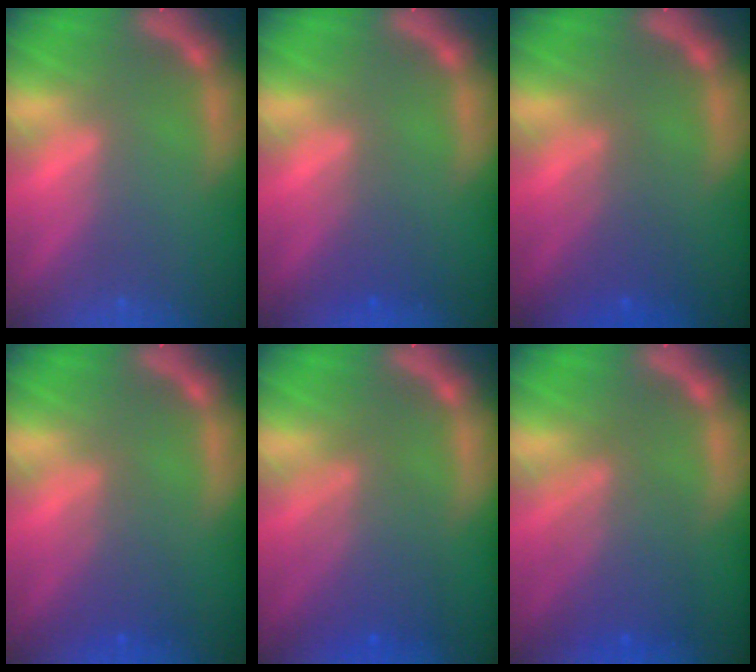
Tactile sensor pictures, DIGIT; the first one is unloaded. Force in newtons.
{"total": 2.0}
{"total": 3.0}
{"total": 2.9}
{"total": 5.1}
{"total": 5.5}